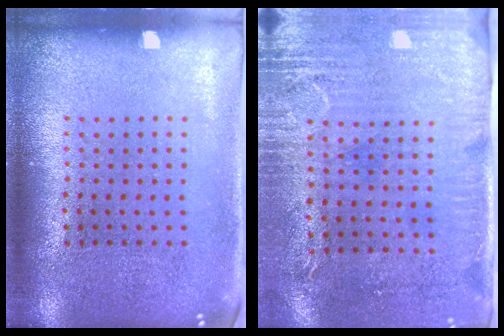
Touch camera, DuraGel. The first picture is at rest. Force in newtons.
{"total": 2.9, "press": 2.4, "slide": 1.6}